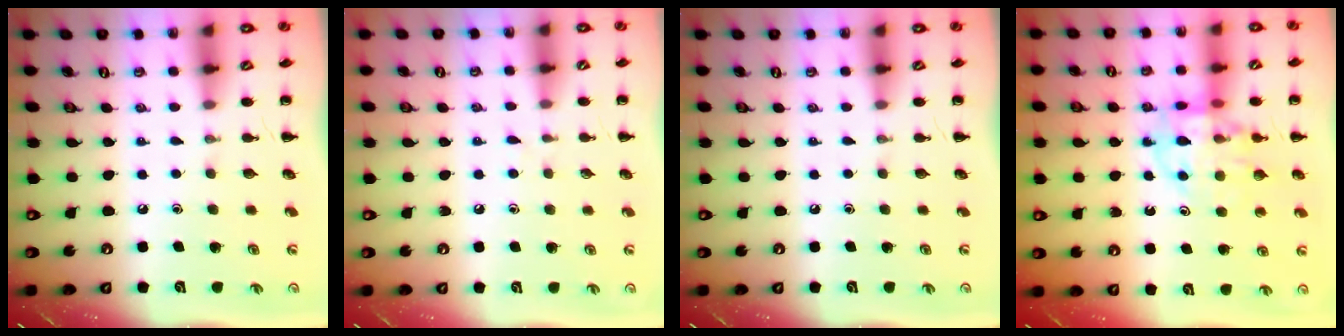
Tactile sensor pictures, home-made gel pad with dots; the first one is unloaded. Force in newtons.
{"total": 2.5, "press": 2.1, "slide": 1.3}
{"total": 0.0}
{"total": 13.0, "press": 12.7, "slide": 2.8}